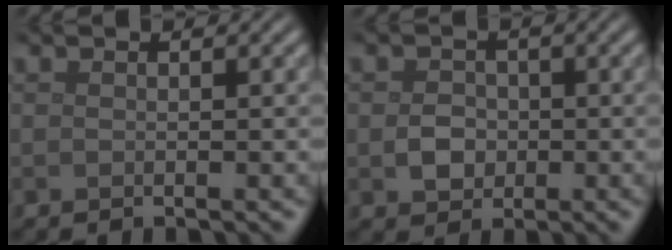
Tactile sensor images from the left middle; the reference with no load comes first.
{"total": 2.1, "force": [-0.3, 1.9, 1.0], "torque": [-0.013, -0.001, -0.009]}